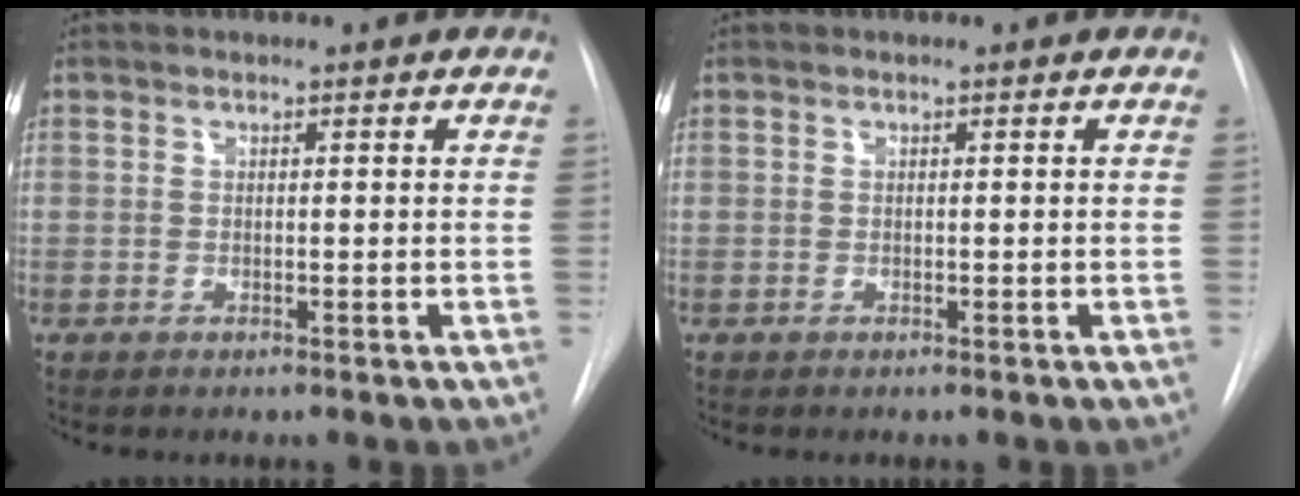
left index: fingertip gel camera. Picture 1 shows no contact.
{"total": 0.0}